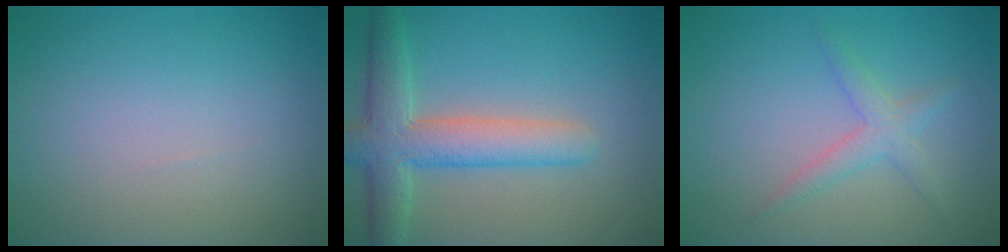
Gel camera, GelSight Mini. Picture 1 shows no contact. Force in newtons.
{"total": 5.8, "press": 5.8, "slide": 0.4}
{"total": 2.1, "press": 2.1, "slide": 0.1}